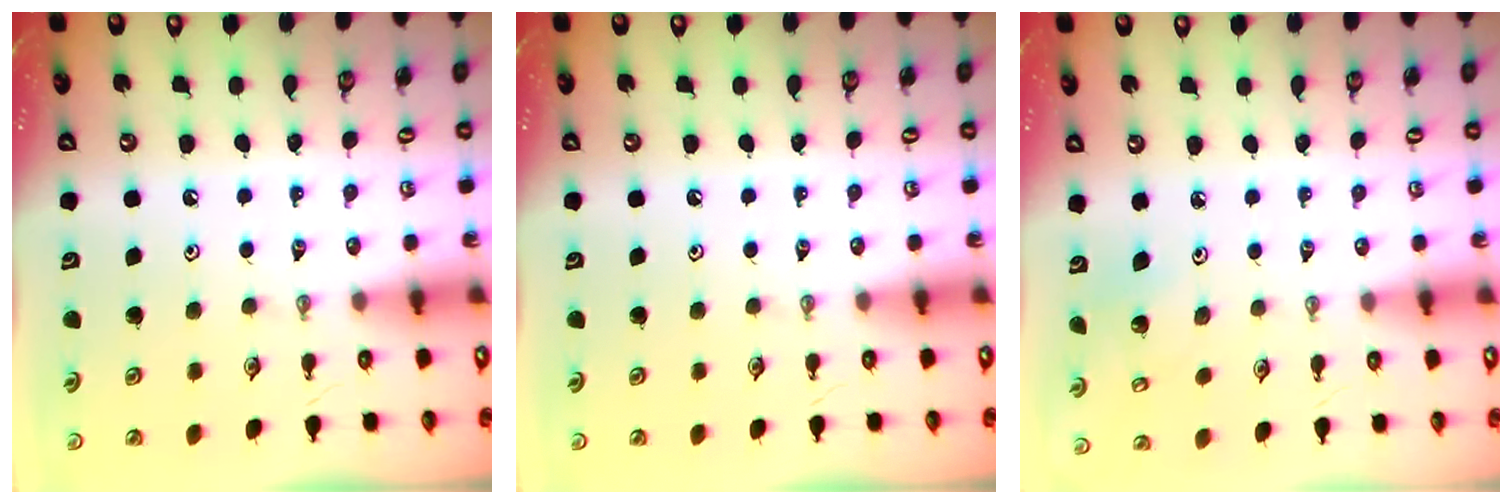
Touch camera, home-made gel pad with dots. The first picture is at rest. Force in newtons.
{"total": 0.0}
{"total": 3.7, "press": 3.7, "slide": 0.1}